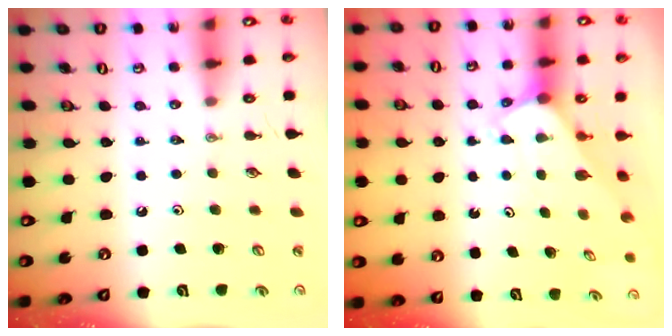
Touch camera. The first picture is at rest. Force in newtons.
{"total": 2.0, "press": 2.0, "slide": 0.1}